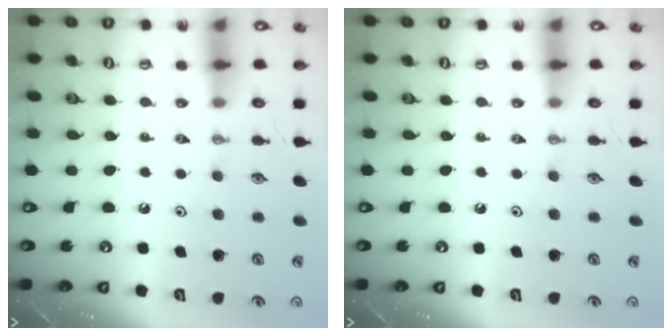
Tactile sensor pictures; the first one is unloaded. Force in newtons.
{"total": 0.0}